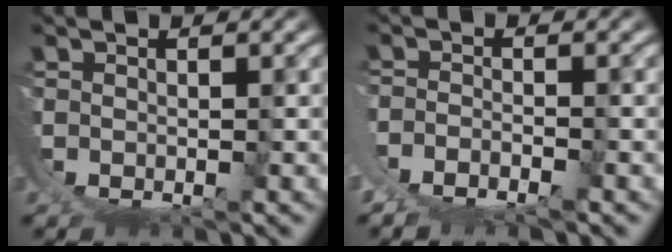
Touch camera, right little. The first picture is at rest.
{"total": 3.9, "force": [-0.8, 3.1, 2.1], "torque": [-0.048, -0.012, -0.013]}